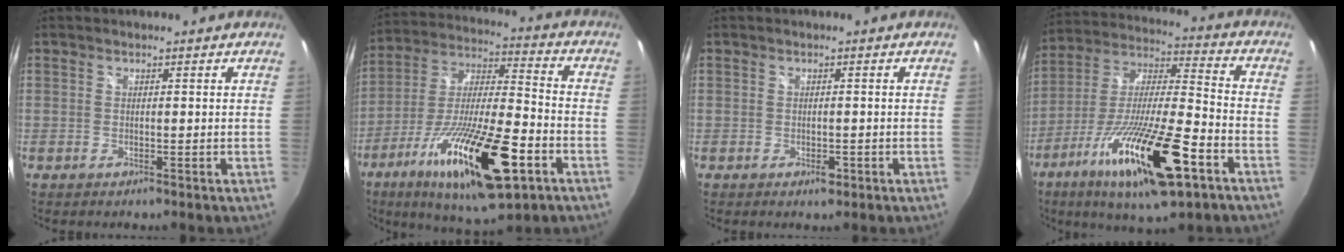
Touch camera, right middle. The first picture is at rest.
{"total": 23.8, "force": [-11.2, 6.1, 20.1], "torque": [-0.369, -0.047, -0.191]}
{"total": 1.4, "force": [-0.7, 0.9, 0.9], "torque": [-0.011, -0.002, -0.010]}
{"total": 22.5, "force": [-11.5, 4.7, 18.8], "torque": [-0.355, -0.048, -0.206]}